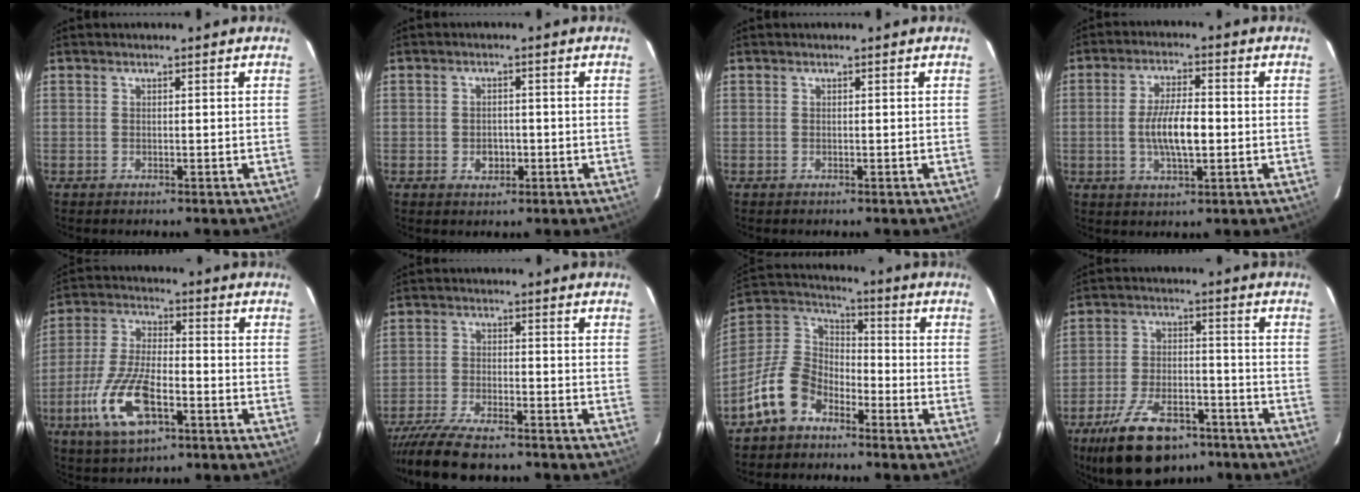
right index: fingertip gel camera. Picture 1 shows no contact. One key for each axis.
{"total": 2.9, "fx": -0.8, "fy": 2.4, "fz": 1.3, "tx": -0.026, "ty": 0.007, "tz": -0.005}
{"total": 0.0}
{"total": 8.3, "fx": -1.1, "fy": 2.8, "fz": 7.7, "tx": -0.146, "ty": 0.000, "tz": -0.018}
{"total": 14.2, "fx": -6.1, "fy": 5.8, "fz": 11.4, "tx": -0.248, "ty": -0.011, "tz": -0.112}
{"total": 12.8, "fx": -11.1, "fy": 2.9, "fz": 5.8, "tx": -0.133, "ty": -0.029, "tz": -0.192}
{"total": 11.6, "fx": -7.3, "fy": 7.2, "fz": 5.5, "tx": -0.125, "ty": 0.029, "tz": -0.141}
{"total": 16.6, "fx": -11.3, "fy": 7.9, "fz": 9.2, "tx": -0.193, "ty": -0.009, "tz": -0.179}